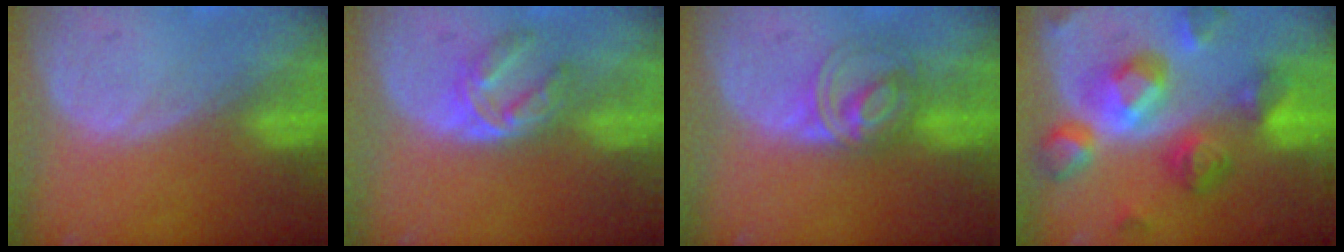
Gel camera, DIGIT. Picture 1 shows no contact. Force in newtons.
{"total": 6.0, "press": 4.8, "slide": 3.5}
{"total": 5.5, "press": 5.5, "slide": 0.6}
{"total": 11.4, "press": 11.4, "slide": 0.9}